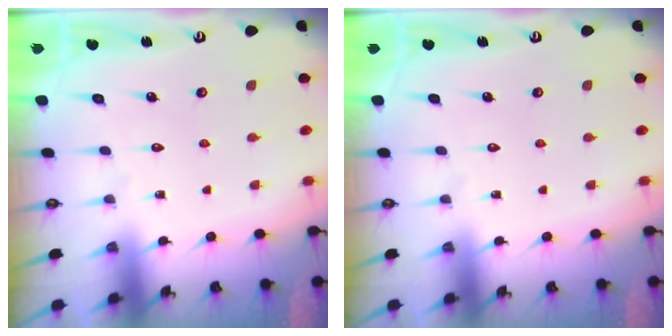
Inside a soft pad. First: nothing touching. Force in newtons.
{"total": 0.0}